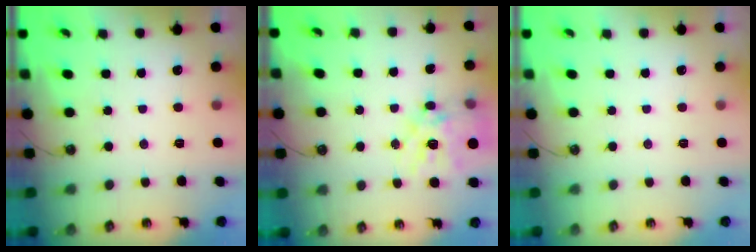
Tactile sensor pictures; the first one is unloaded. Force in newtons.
{"total": 17.4, "press": 17.4, "slide": 1.6}
{"total": 0.0}